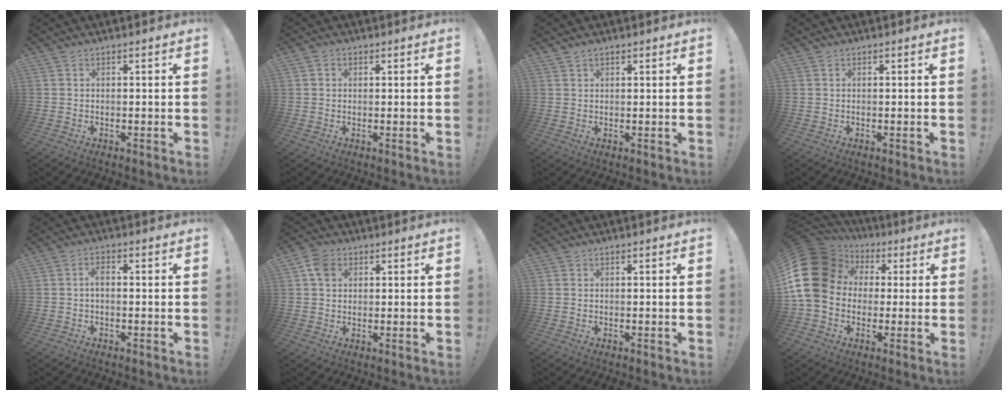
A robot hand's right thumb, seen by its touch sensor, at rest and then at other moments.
{"total": 1.3, "force": [0.3, 1.1, 0.6], "torque": [-0.006, 0.003, 0.004]}
{"total": 1.2, "force": [1.0, 0.6, 0.3], "torque": [-0.001, -0.003, 0.018]}
{"total": 0.0}
{"total": 2.6, "force": [-0.4, 1.1, 2.3], "torque": [-0.049, 0.009, -0.007]}
{"total": 5.6, "force": [1.9, 4.3, 3.0], "torque": [-0.050, 0.008, 0.038]}
{"total": 0.0}
{"total": 19.4, "force": [2.8, 15.5, 11.5], "torque": [-0.211, -0.002, 0.065]}